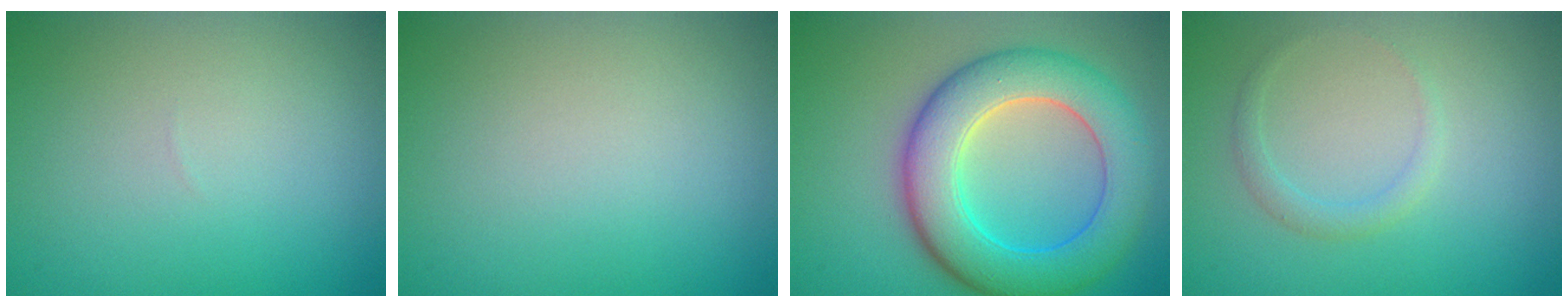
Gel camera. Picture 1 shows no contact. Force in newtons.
{"total": 0.0}
{"total": 8.7, "press": 8.7, "slide": 0.1}
{"total": 1.3, "press": 1.3, "slide": 0.1}